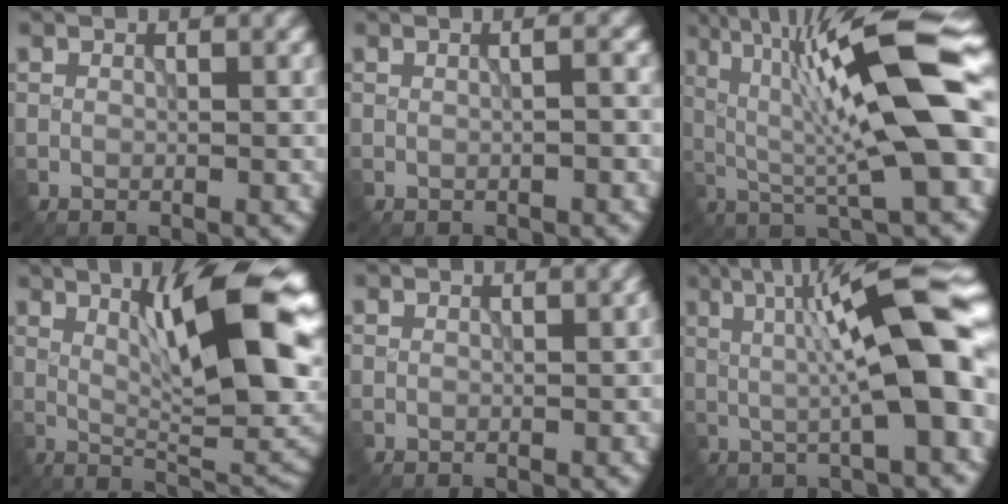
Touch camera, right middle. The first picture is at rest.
{"total": 1.9, "force": [0.3, 0.8, 1.7], "torque": [-0.007, 0.000, -0.004]}
{"total": 14.8, "force": [1.8, 2.8, 14.4], "torque": [-0.223, 0.017, 0.023]}
{"total": 11.3, "force": [2.9, 2.6, 10.6], "torque": [-0.152, 0.004, 0.049]}
{"total": 0.7, "force": [0.1, 0.1, 0.6], "torque": [-0.007, 0.002, 0.003]}
{"total": 11.5, "force": [0.8, 1.7, 11.3], "torque": [-0.156, 0.024, 0.010]}